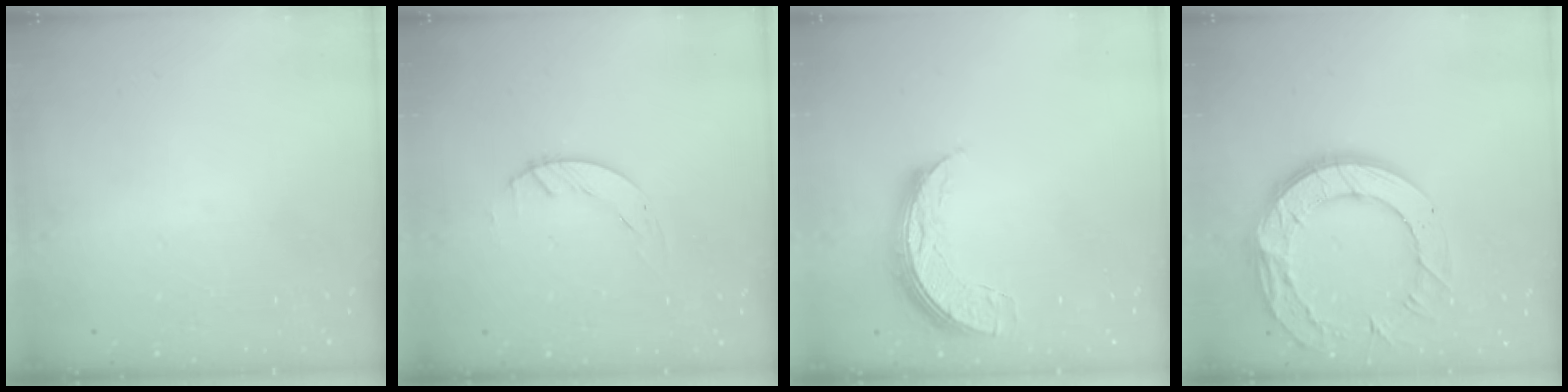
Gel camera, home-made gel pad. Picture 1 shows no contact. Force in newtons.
{"total": 1.5, "press": 1.4, "slide": 0.1}
{"total": 7.9, "press": 7.8, "slide": 0.8}
{"total": 18.8, "press": 18.7, "slide": 1.6}